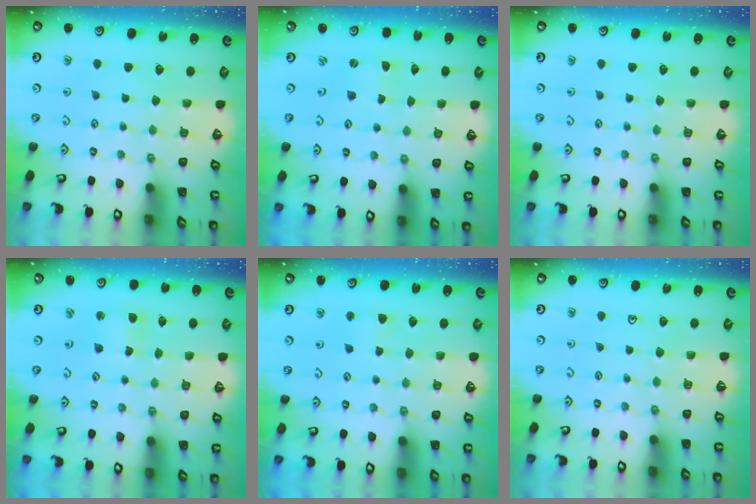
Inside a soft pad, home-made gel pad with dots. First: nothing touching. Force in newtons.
{"total": 0.0}
{"total": 0.0}
{"total": 2.3, "press": 2.3, "slide": 0.4}
{"total": 2.8, "press": 2.7, "slide": 0.4}
{"total": 0.0}